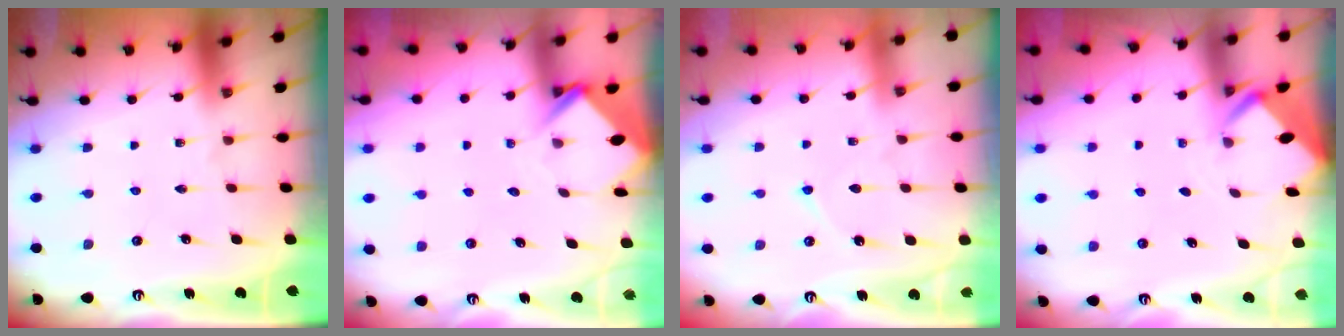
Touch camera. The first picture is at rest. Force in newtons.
{"total": 3.6, "press": 3.6, "slide": 0.3}
{"total": 5.1, "press": 5.1, "slide": 0.6}
{"total": 2.0, "press": 2.0, "slide": 0.2}